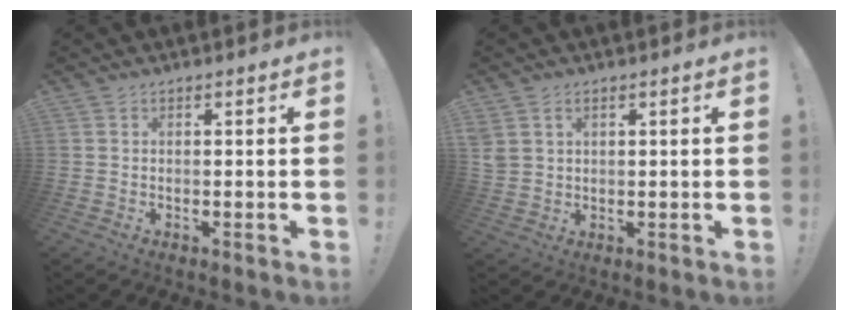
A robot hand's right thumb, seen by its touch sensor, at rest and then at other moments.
{"total": 3.6, "force": [1.7, 2.7, 1.6], "torque": [-0.041, -0.004, 0.034]}